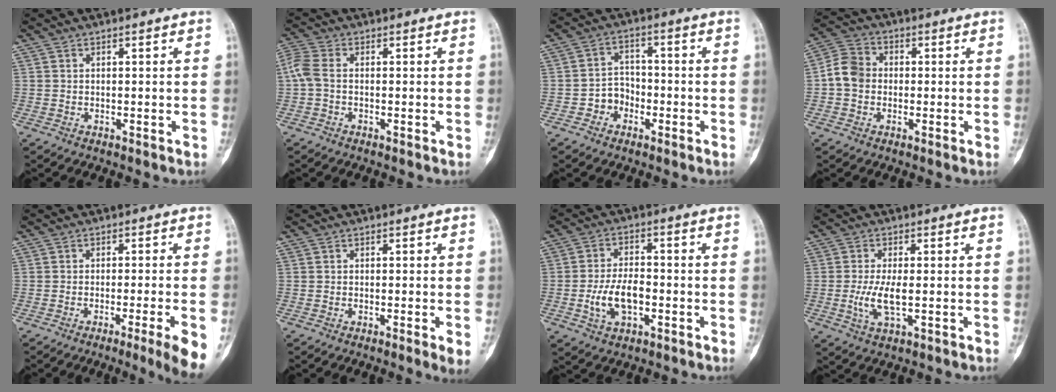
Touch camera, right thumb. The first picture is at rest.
{"total": 4.2, "force": [-0.6, 2.5, 3.4], "torque": [-0.094, 0.013, -0.023]}
{"total": 5.1, "force": [-2.2, 4.2, 1.7], "torque": [0.000, 0.027, -0.045]}
{"total": 6.3, "force": [-0.8, 5.2, 3.3], "torque": [-0.048, 0.019, -0.029]}
{"total": 7.3, "force": [-3.8, -0.7, 6.2], "torque": [-0.086, -0.002, -0.058]}
{"total": 2.5, "force": [-0.9, 0.1, 2.3], "torque": [-0.034, -0.006, -0.015]}
{"total": 8.0, "force": [-2.2, 4.4, 6.3], "torque": [-0.115, 0.016, -0.039]}
{"total": 5.7, "force": [-0.8, 1.9, 5.3], "torque": [-0.116, -0.008, -0.014]}